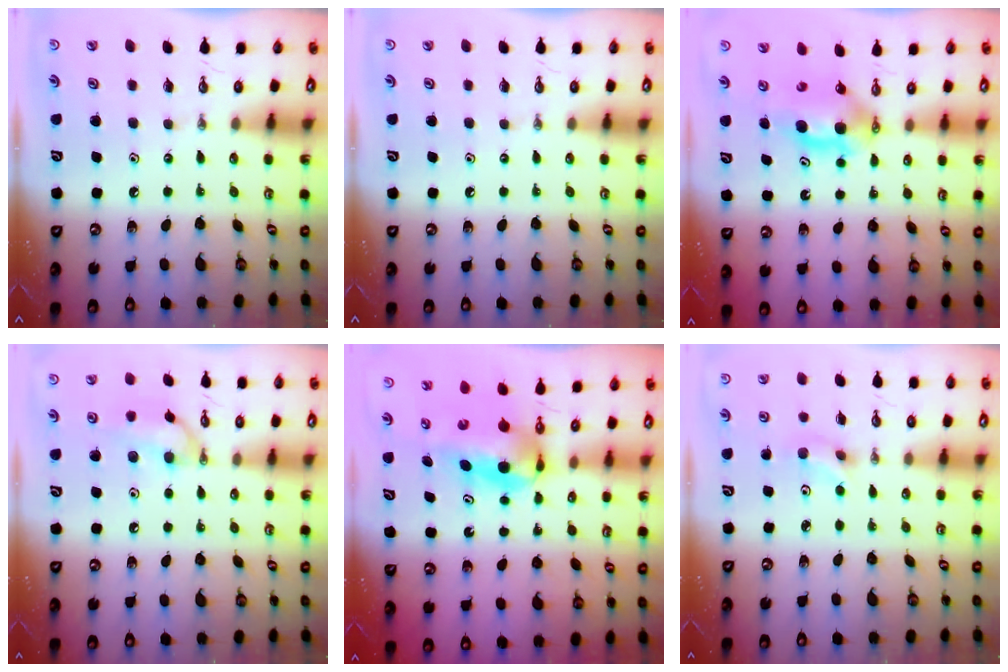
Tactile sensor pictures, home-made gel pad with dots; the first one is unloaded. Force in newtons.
{"total": 0.0}
{"total": 5.8, "press": 5.4, "slide": 2.2}
{"total": 11.7, "press": 9.6, "slide": 6.6}
{"total": 5.6, "press": 5.3, "slide": 1.8}
{"total": 4.2, "press": 4.1, "slide": 1.0}